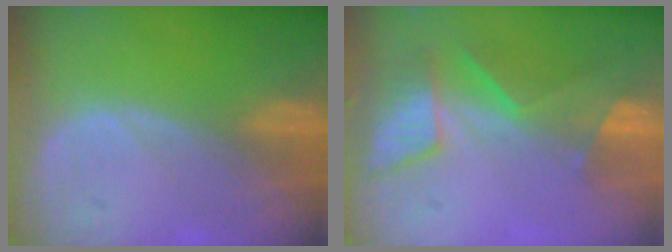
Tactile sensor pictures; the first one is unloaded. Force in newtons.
{"total": 8.5, "press": 7.3, "slide": 4.3}